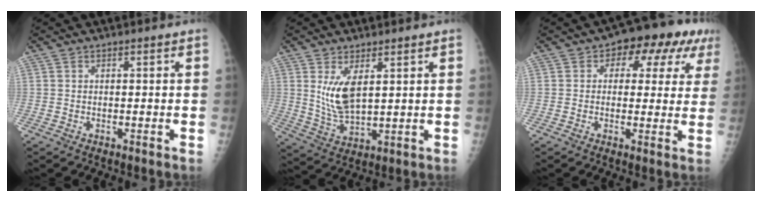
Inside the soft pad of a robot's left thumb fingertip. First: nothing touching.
{"total": 7.6, "force": [2.8, 3.3, 6.2], "torque": [-0.113, -0.025, 0.067]}
{"total": 11.1, "force": [4.5, 7.0, 7.4], "torque": [-0.035, 0.011, 0.050]}